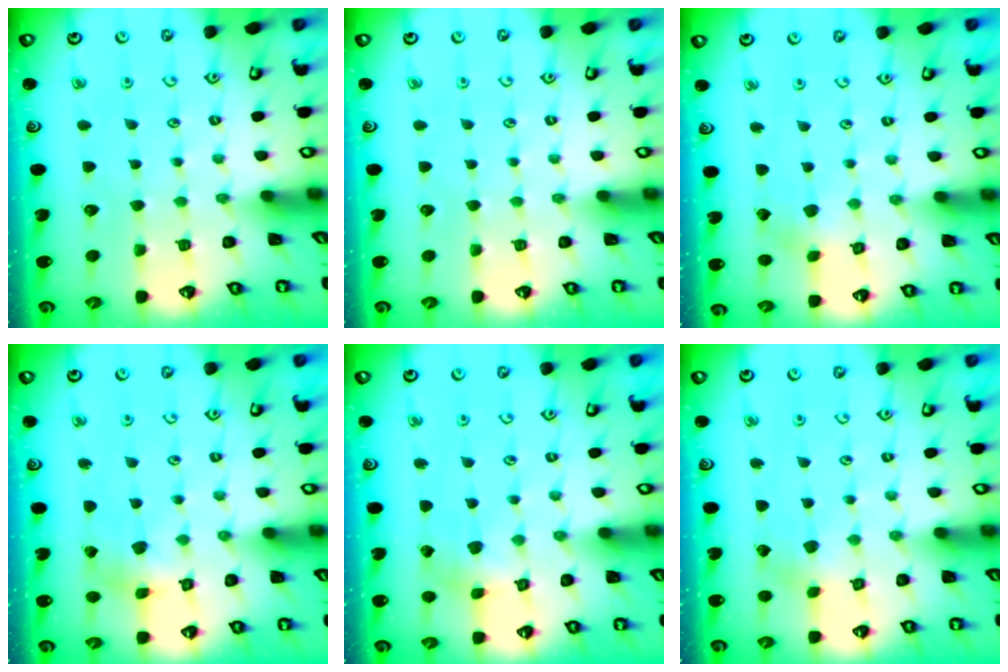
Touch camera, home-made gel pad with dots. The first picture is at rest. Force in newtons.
{"total": 0.0}
{"total": 2.9, "press": 2.9, "slide": 0.2}
{"total": 2.3, "press": 2.3, "slide": 0.5}
{"total": 3.2, "press": 3.2, "slide": 0.3}
{"total": 2.9, "press": 2.9, "slide": 0.2}